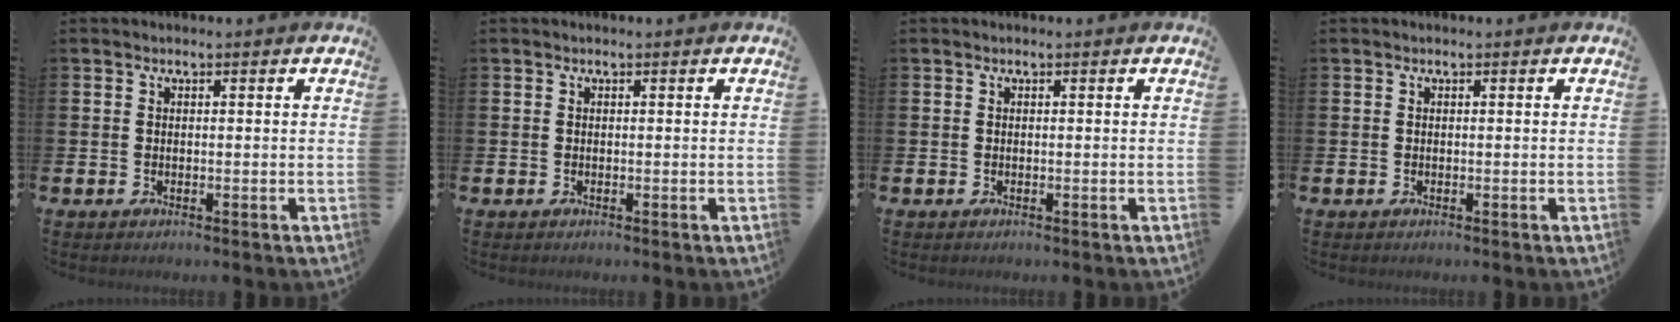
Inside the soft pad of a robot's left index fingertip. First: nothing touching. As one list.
[{"total": 0.0}, {"total": 0.0}, {"total": 0.0}]